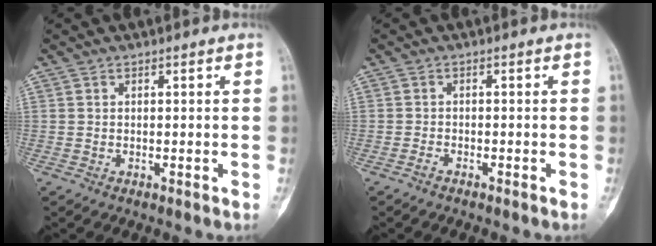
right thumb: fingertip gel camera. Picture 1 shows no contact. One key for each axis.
{"total": 0.9, "fx": -0.8, "fy": 0.1, "fz": 0.4, "tx": -0.015, "ty": 0.004, "tz": -0.015}